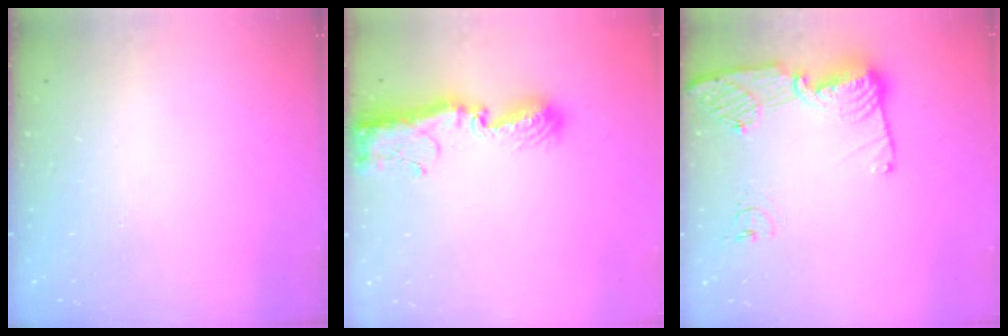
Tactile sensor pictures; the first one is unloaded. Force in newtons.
{"total": 9.7, "press": 9.6, "slide": 0.9}
{"total": 13.9, "press": 13.8, "slide": 1.5}